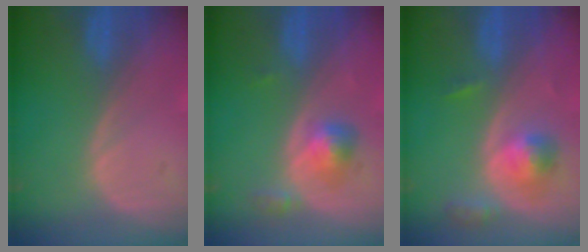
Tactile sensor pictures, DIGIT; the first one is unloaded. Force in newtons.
{"total": 3.7, "press": 3.7, "slide": 0.2}
{"total": 5.1, "press": 4.7, "slide": 1.9}